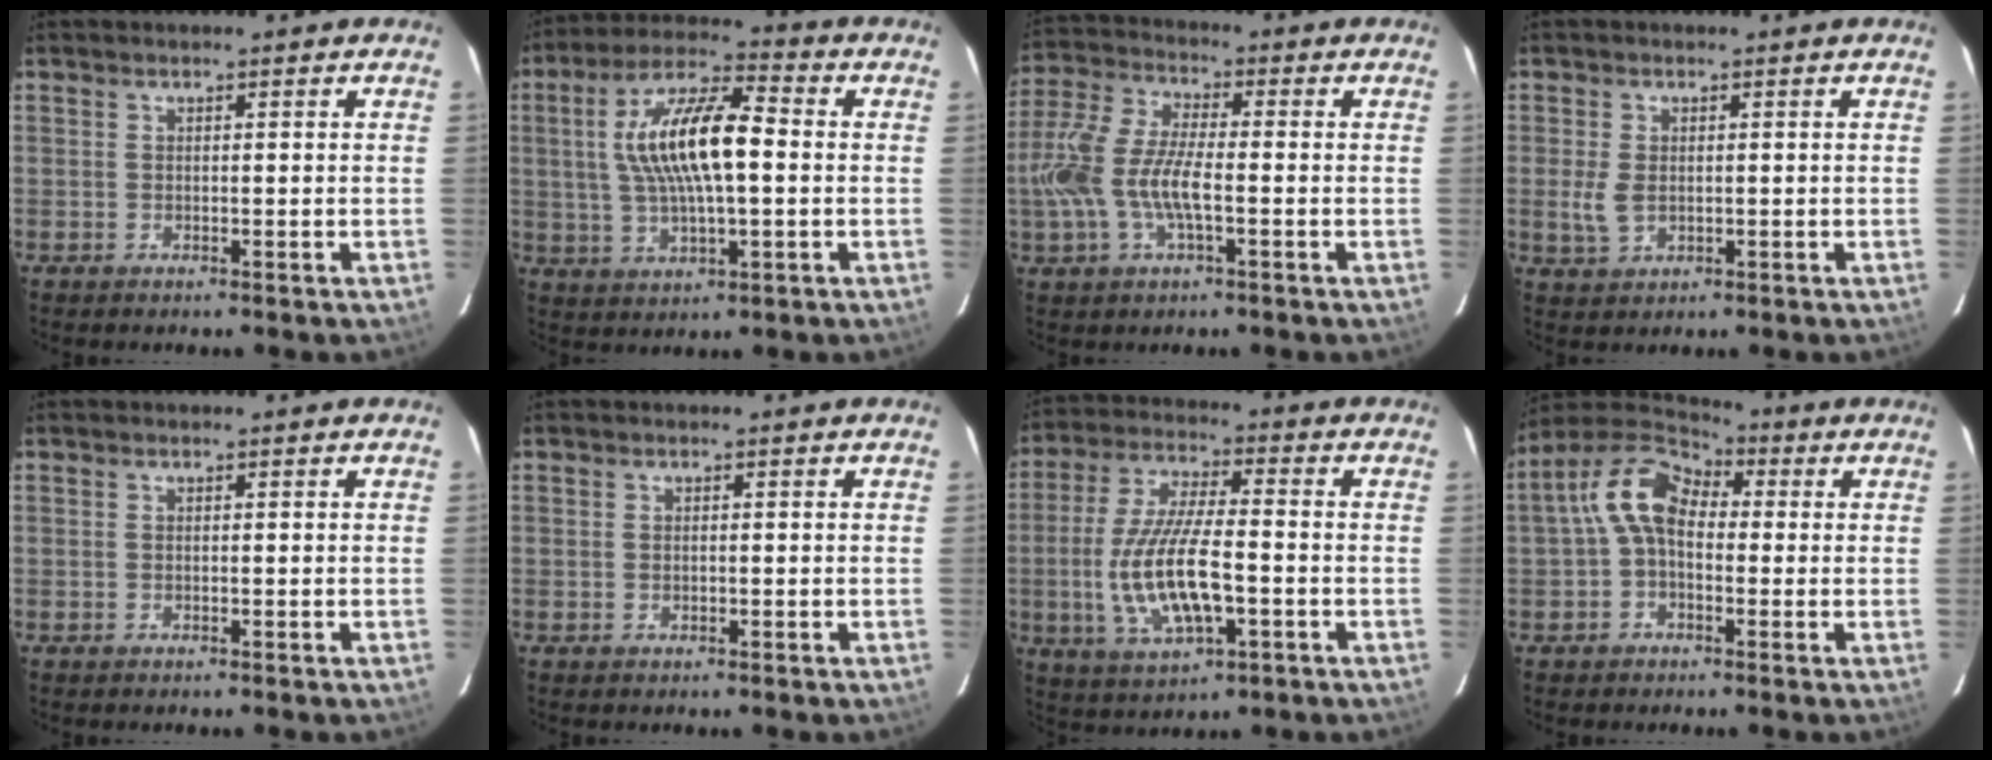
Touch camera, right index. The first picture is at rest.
{"total": 15.0, "force": [1.1, 4.9, 14.2], "torque": [-0.268, 0.018, 0.018]}
{"total": 13.0, "force": [-2.6, 4.7, 11.8], "torque": [-0.258, -0.001, -0.053]}
{"total": 3.9, "force": [-0.1, 2.6, 2.9], "torque": [-0.063, -0.002, 0.000]}
{"total": 0.0}
{"total": 0.9, "force": [-0.1, 0.6, 0.7], "torque": [-0.012, -0.001, -0.001]}
{"total": 15.4, "force": [-3.6, 5.0, 14.0], "torque": [-0.291, -0.011, -0.061]}
{"total": 9.9, "force": [0.4, 6.4, 7.5], "torque": [-0.146, 0.035, -0.003]}